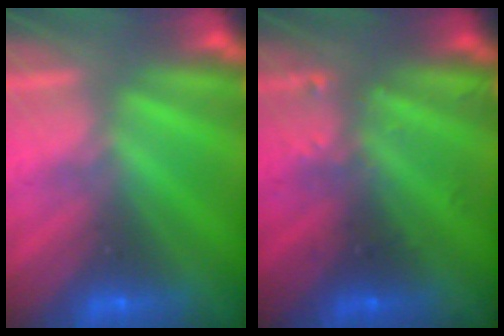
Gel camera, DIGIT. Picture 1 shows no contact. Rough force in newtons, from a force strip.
{"total": 2.4}